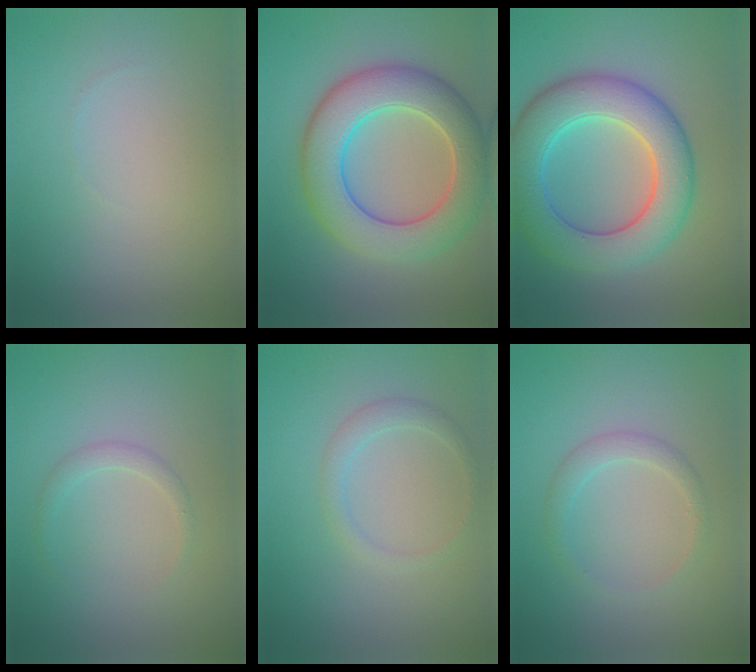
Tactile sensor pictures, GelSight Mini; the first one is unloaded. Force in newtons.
{"total": 8.8, "press": 8.8, "slide": 0.2}
{"total": 8.9, "press": 8.9, "slide": 0.3}
{"total": 1.2, "press": 1.2, "slide": 0.1}
{"total": 1.7, "press": 1.7, "slide": 0.1}
{"total": 1.8, "press": 1.8, "slide": 0.0}